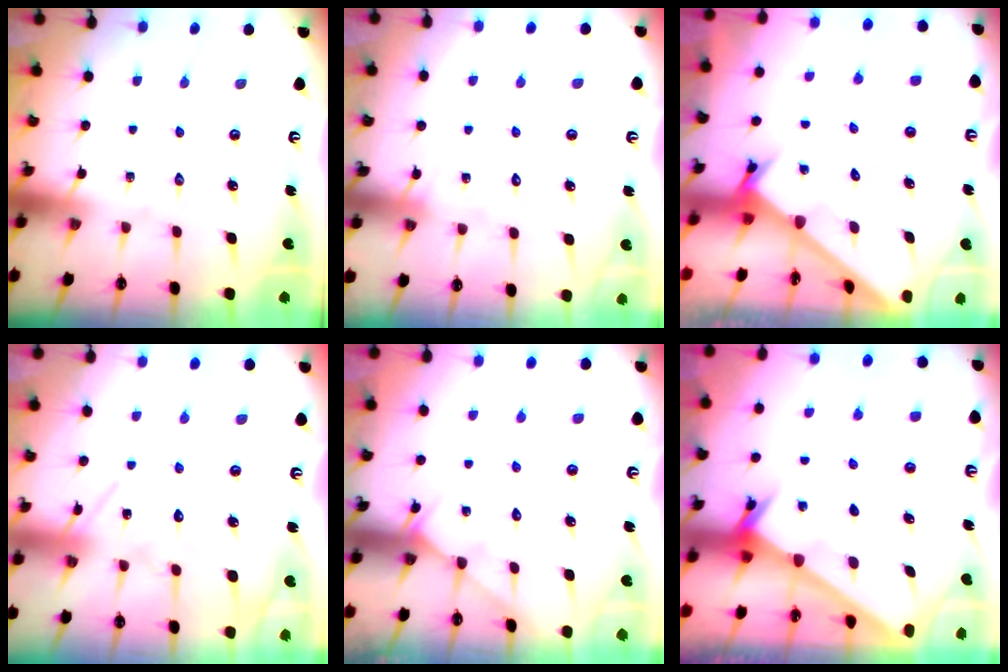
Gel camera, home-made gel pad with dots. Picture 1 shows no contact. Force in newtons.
{"total": 3.1, "press": 3.1, "slide": 0.2}
{"total": 1.7, "press": 1.7, "slide": 0.1}
{"total": 10.8, "press": 10.8, "slide": 0.7}
{"total": 4.3, "press": 4.3, "slide": 0.6}
{"total": 2.6, "press": 2.6, "slide": 0.2}